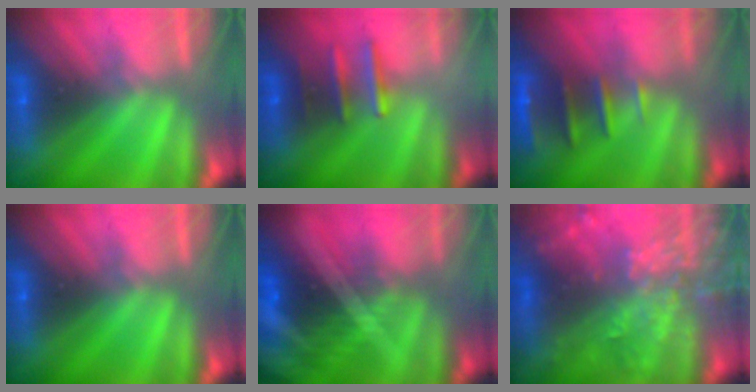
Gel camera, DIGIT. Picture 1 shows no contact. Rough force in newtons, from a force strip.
{"total": 2.5}
{"total": 2.4}
{"total": 0.0}
{"total": 7.7}
{"total": 7.7}